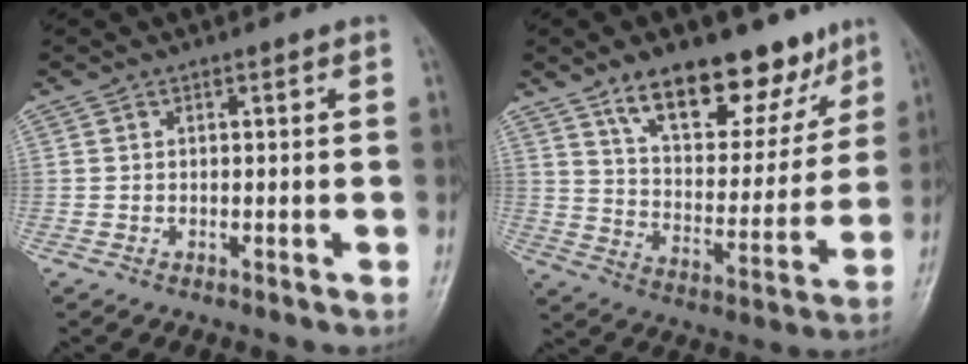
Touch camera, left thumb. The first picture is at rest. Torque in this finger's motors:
{"motor_torque": [1.11, 0.18, 1.65, -1.12, 0.10]}